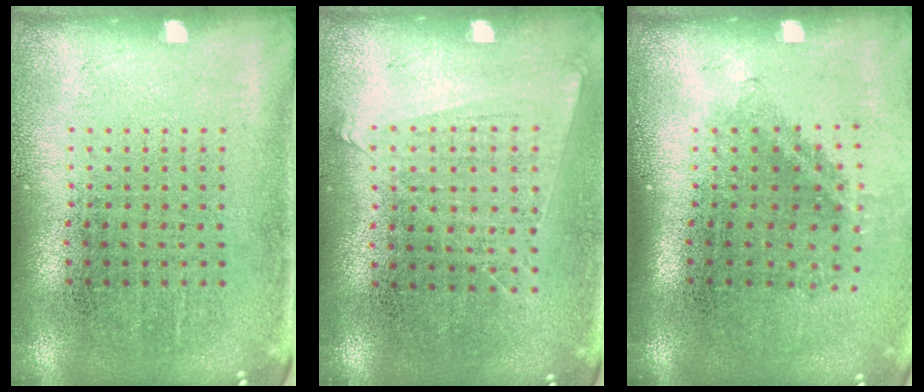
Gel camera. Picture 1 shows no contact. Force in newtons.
{"total": 1.0, "press": 0.9, "slide": 0.4}
{"total": 1.5, "press": 1.0, "slide": 1.0}